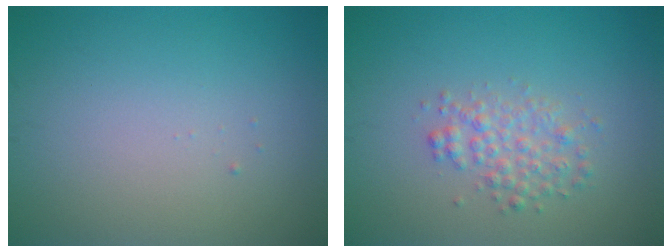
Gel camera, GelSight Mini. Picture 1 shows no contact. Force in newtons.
{"total": 2.5, "press": 2.5, "slide": 0.1}